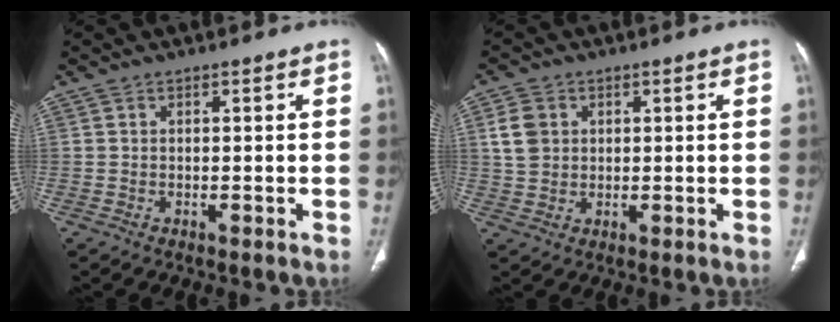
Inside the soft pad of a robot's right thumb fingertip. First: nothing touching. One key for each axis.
{"total": 5.5, "fx": 1.5, "fy": 4.4, "fz": 2.8, "tx": -0.037, "ty": -0.002, "tz": 0.031}